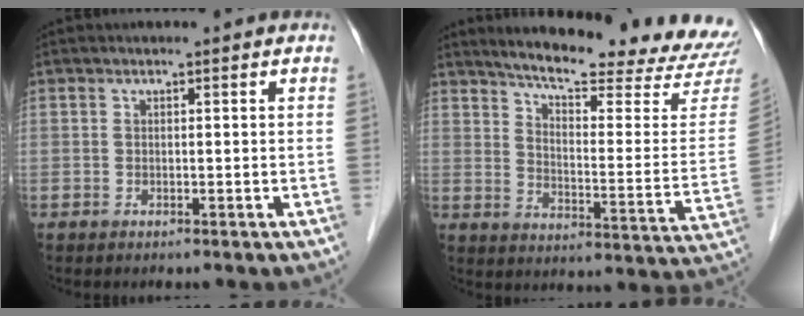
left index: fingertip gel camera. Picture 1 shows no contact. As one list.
[{"total": 23.1, "force": [21.3, 1.5, 8.9], "torque": [-0.124, -0.094, 0.263]}]